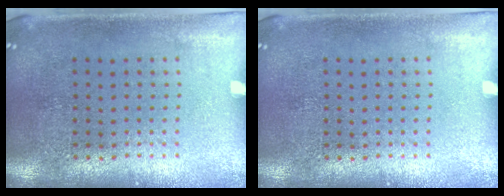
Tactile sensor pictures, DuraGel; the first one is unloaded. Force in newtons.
{"total": 0.0}